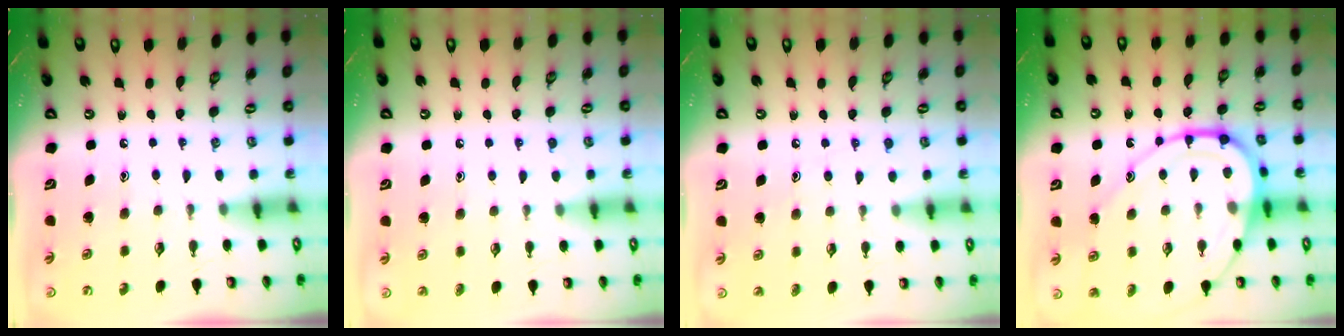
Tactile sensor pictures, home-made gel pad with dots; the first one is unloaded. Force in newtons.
{"total": 3.8, "press": 3.8, "slide": 0.4}
{"total": 6.9, "press": 6.9, "slide": 0.7}
{"total": 17.3, "press": 17.2, "slide": 1.7}